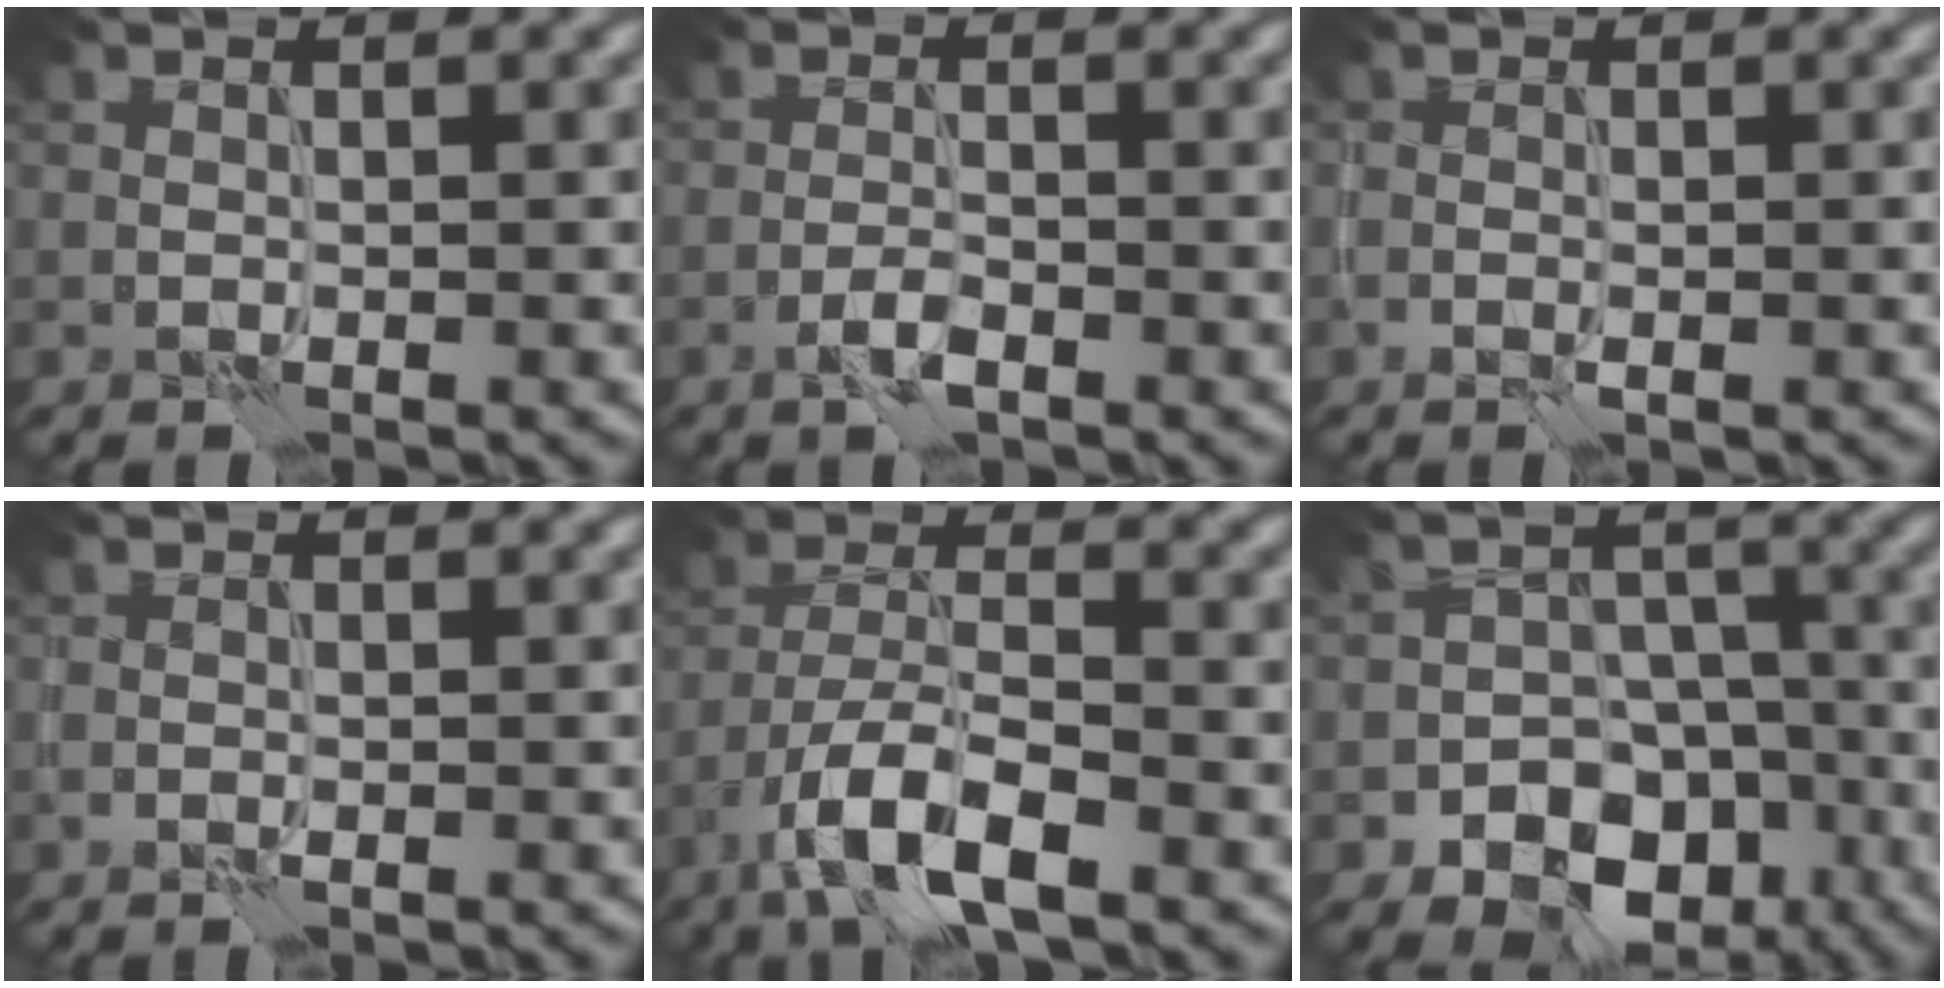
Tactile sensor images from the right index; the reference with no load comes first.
{"total": 1.8, "force": [-1.3, 0.4, 1.2], "torque": [-0.027, 0.002, -0.027]}
{"total": 0.0}
{"total": 0.0}
{"total": 7.8, "force": [-4.8, 2.7, 5.5], "torque": [-0.102, 0.003, -0.093]}
{"total": 9.8, "force": [-5.9, 7.1, 3.3], "torque": [-0.014, -0.010, -0.106]}